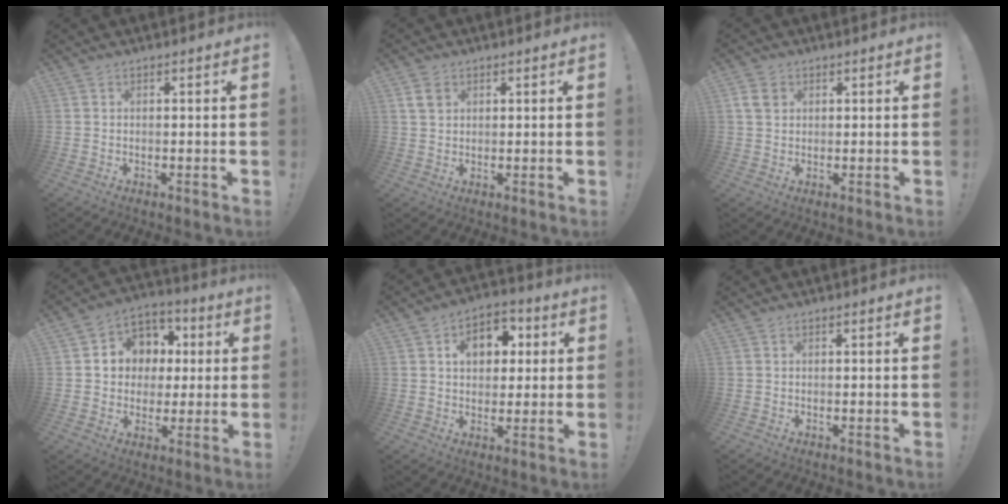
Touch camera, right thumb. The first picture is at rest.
{"total": 4.0, "force": [1.7, 2.8, 2.2], "torque": [-0.032, 0.001, 0.033]}
{"total": 5.0, "force": [1.6, 3.7, 2.9], "torque": [-0.043, 0.005, 0.034]}
{"total": 9.9, "force": [0.6, 9.4, 2.9], "torque": [-0.035, 0.000, 0.022]}
{"total": 10.0, "force": [2.8, 7.7, 5.8], "torque": [-0.082, 0.003, 0.052]}
{"total": 0.0}